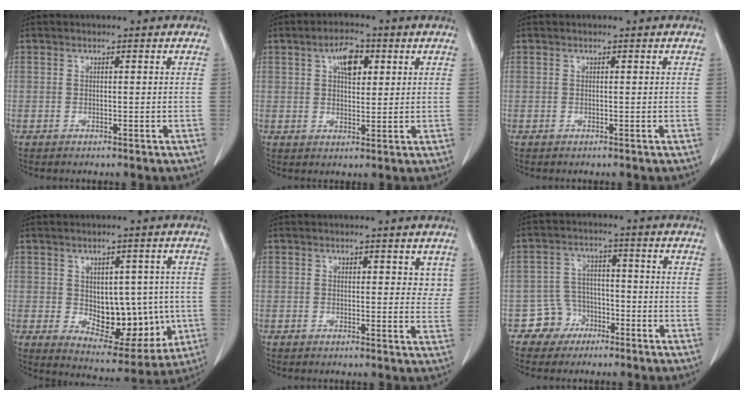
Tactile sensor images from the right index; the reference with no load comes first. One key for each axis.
{"total": 5.3, "fx": 2.1, "fy": 2.5, "fz": 4.2, "tx": -0.072, "ty": 0.009, "tz": 0.035}
{"total": 0.0}
{"total": 12.3, "fx": -0.9, "fy": 7.1, "fz": 10.0, "tx": -0.129, "ty": 0.004, "tz": 0.013}
{"total": 2.8, "fx": 1.5, "fy": 1.6, "fz": 1.7, "tx": -0.005, "ty": -0.007, "tz": 0.015}
{"total": 5.4, "fx": -3.0, "fy": 4.5, "fz": 0.0, "tx": 0.010, "ty": 0.016, "tz": -0.051}